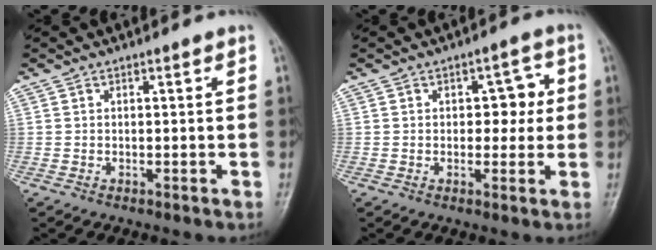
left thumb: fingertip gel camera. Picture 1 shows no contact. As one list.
[{"total": 5.1, "force": [0.7, 3.5, 3.7], "torque": [-0.011, 0.004, 0.003]}]